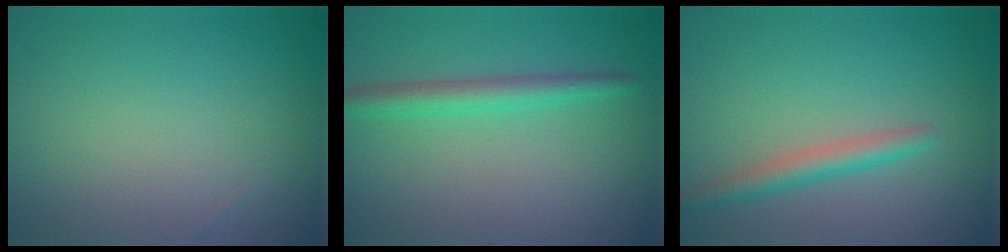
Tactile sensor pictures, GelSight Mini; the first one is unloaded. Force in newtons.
{"total": 2.7, "press": 2.7, "slide": 0.1}
{"total": 2.4, "press": 2.4, "slide": 0.1}